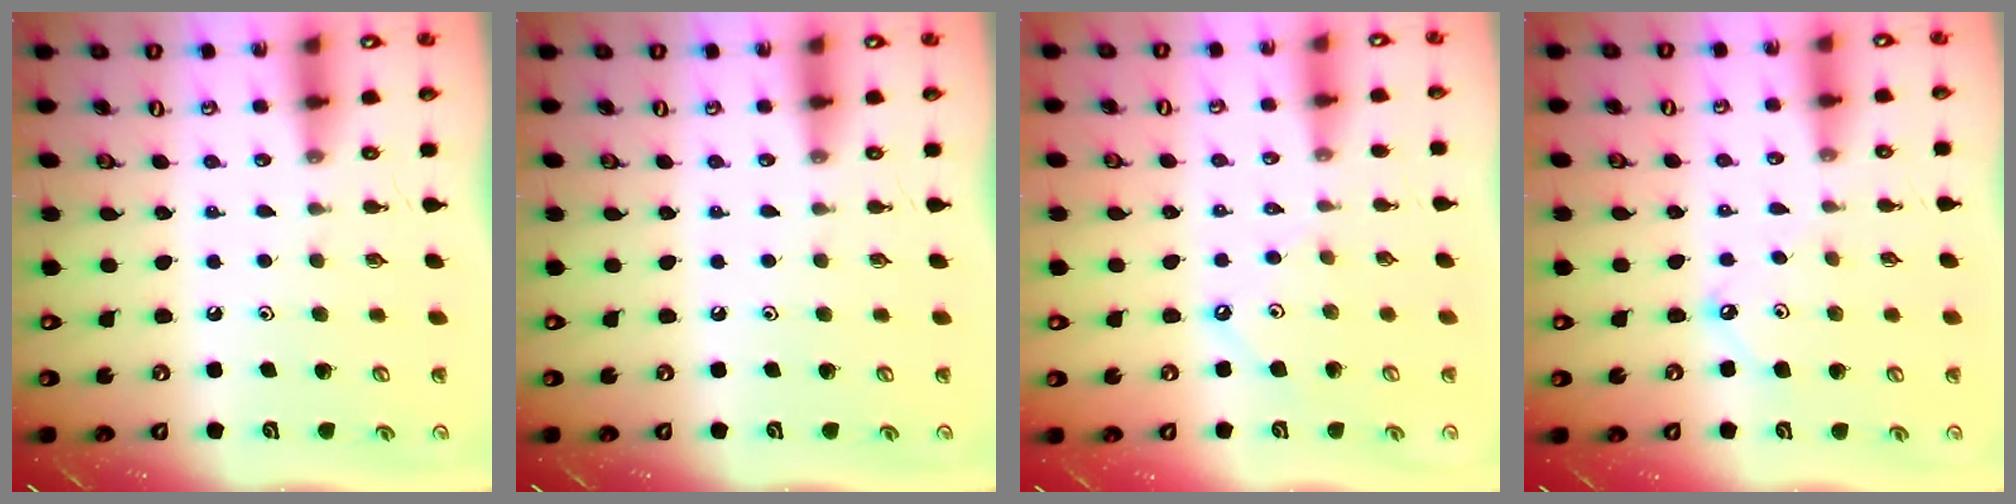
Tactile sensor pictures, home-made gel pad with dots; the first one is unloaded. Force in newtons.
{"total": 0.0}
{"total": 2.0, "press": 2.0, "slide": 0.2}
{"total": 5.0, "press": 5.0, "slide": 0.3}